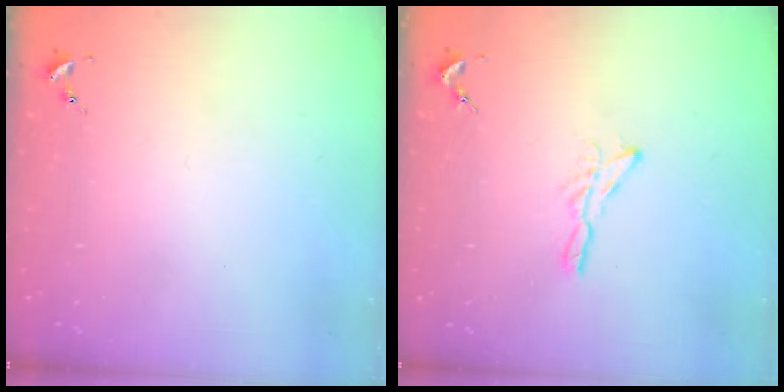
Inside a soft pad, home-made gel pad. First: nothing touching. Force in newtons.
{"total": 6.1, "press": 6.1, "slide": 0.3}